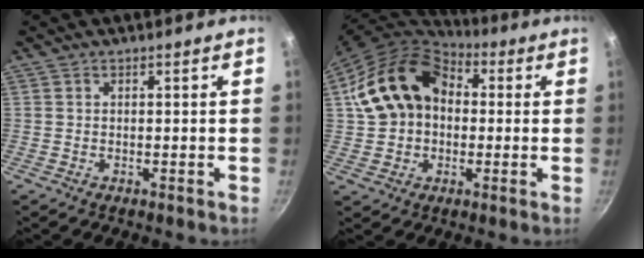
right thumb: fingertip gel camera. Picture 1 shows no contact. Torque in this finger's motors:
{"motor_torque": [-0.08, 1.55, 0.44, -0.35, 0.20]}